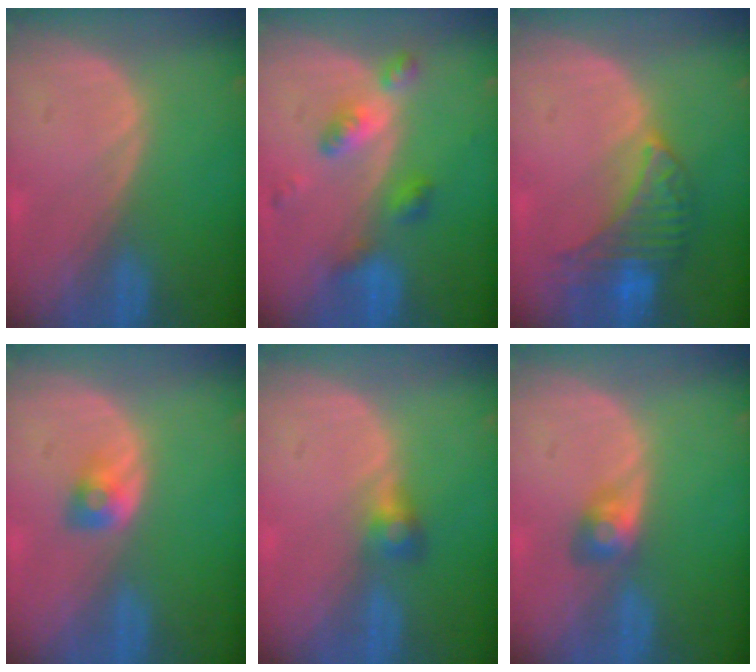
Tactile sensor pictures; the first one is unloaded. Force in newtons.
{"total": 6.0, "press": 5.2, "slide": 2.8}
{"total": 7.2, "press": 7.0, "slide": 1.6}
{"total": 2.5, "press": 2.3, "slide": 0.9}
{"total": 2.6, "press": 2.5, "slide": 0.2}
{"total": 2.9, "press": 2.7, "slide": 1.2}